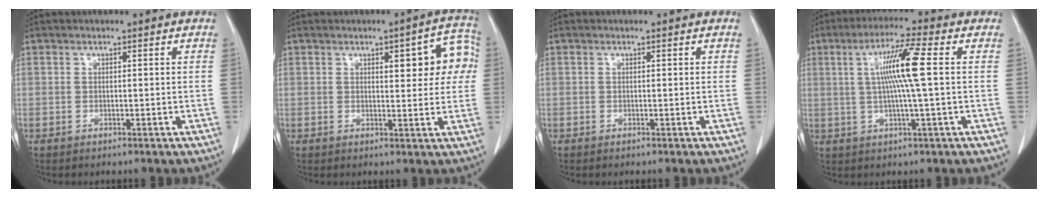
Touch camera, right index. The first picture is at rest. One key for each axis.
{"total": 8.0, "fx": 2.1, "fy": 2.6, "fz": 7.3, "tx": -0.078, "ty": 0.021, "tz": 0.021}
{"total": 0.0}
{"total": 8.8, "fx": 1.2, "fy": -0.9, "fz": 8.7, "tx": -0.160, "ty": 0.004, "tz": 0.022}